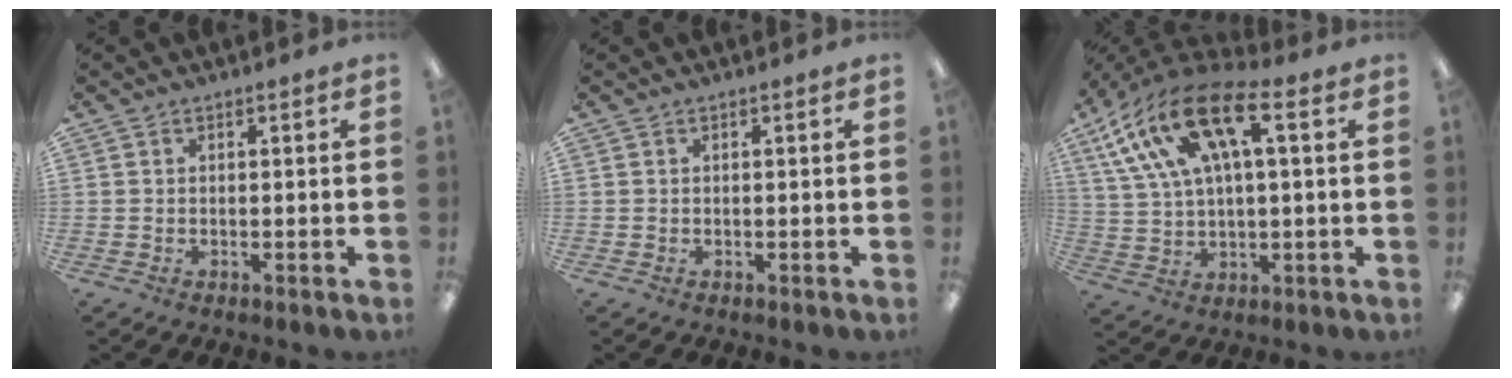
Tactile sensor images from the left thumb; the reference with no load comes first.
{"total": 0.0}
{"total": 19.7, "force": [9.2, 8.6, 15.1], "torque": [-0.309, -0.024, 0.161]}